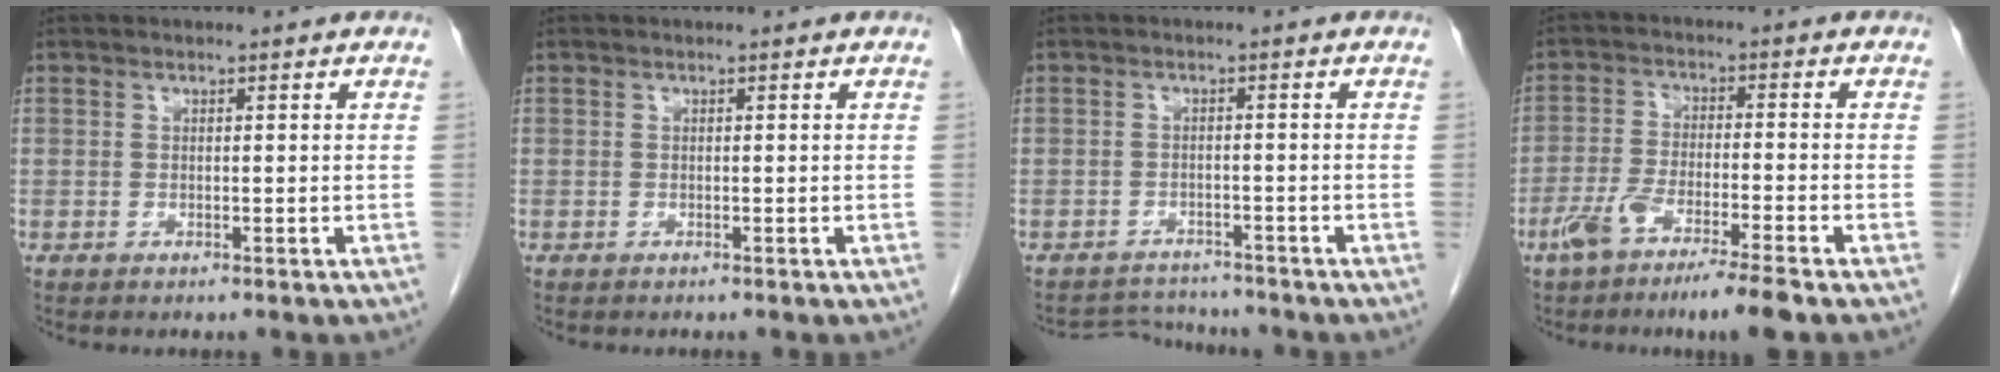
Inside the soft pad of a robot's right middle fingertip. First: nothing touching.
{"total": 0.0}
{"total": 4.2, "force": [-4.1, 0.7, -0.8], "torque": [0.012, 0.002, -0.065]}
{"total": 8.4, "force": [-5.7, 0.1, 6.2], "torque": [-0.119, -0.015, -0.103]}